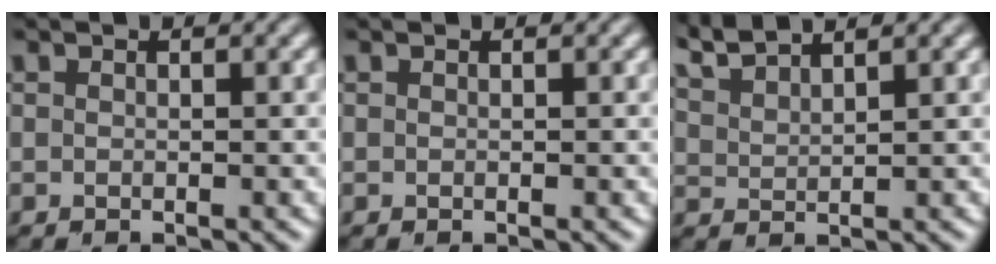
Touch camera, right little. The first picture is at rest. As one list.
[{"total": 0.0}, {"total": 3.2, "force": [3.0, 0.4, 1.1], "torque": [-0.014, 0.010, 0.060]}]